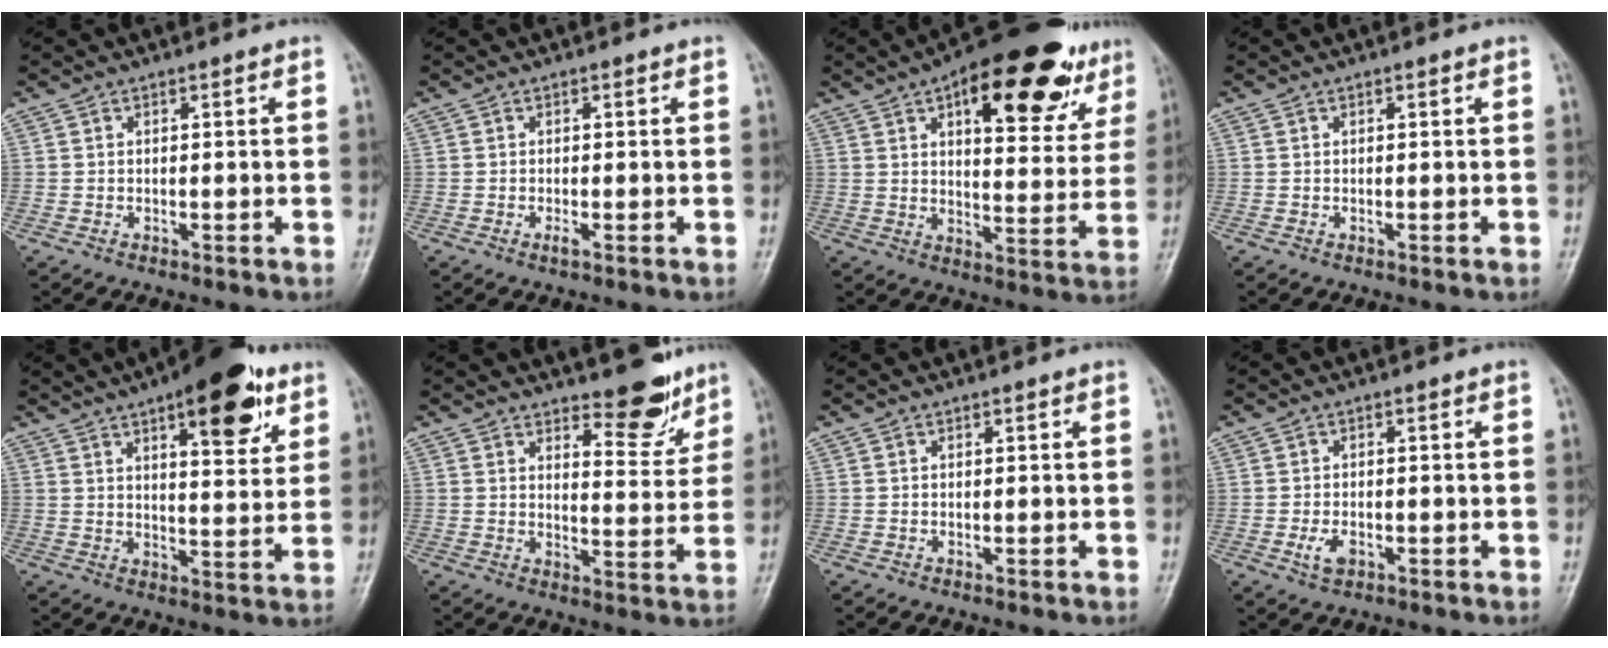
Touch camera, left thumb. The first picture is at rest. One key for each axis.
{"total": 0.9, "fx": -0.2, "fy": 0.2, "fz": 0.8, "tx": -0.014, "ty": -0.002, "tz": -0.005}
{"total": 22.7, "fx": 12.4, "fy": 9.6, "fz": 16.5, "tx": -0.182, "ty": -0.022, "tz": 0.175}
{"total": 0.0}
{"total": 15.3, "fx": 8.4, "fy": 5.7, "fz": 11.5, "tx": -0.124, "ty": -0.033, "tz": 0.115}
{"total": 8.9, "fx": 6.7, "fy": 3.3, "fz": 4.8, "tx": -0.034, "ty": -0.052, "tz": 0.099}
{"total": 0.0}
{"total": 2.9, "fx": -1.0, "fy": 1.7, "fz": 2.1, "tx": -0.039, "ty": 0.000, "tz": -0.017}